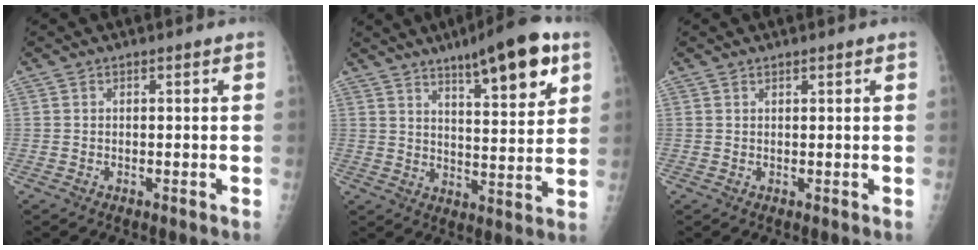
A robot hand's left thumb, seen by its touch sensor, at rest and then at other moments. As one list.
[{"total": 15.2, "force": [8.6, 3.7, 11.9], "torque": [-0.151, -0.039, 0.129]}, {"total": 0.7, "force": [0.6, 0.2, 0.3], "torque": [-0.004, -0.003, 0.011]}]